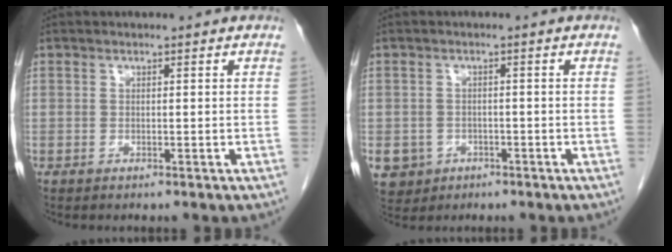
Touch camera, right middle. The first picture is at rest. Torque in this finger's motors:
{"motor_torque": [0.52, -0.39, 0.17, 0.03]}